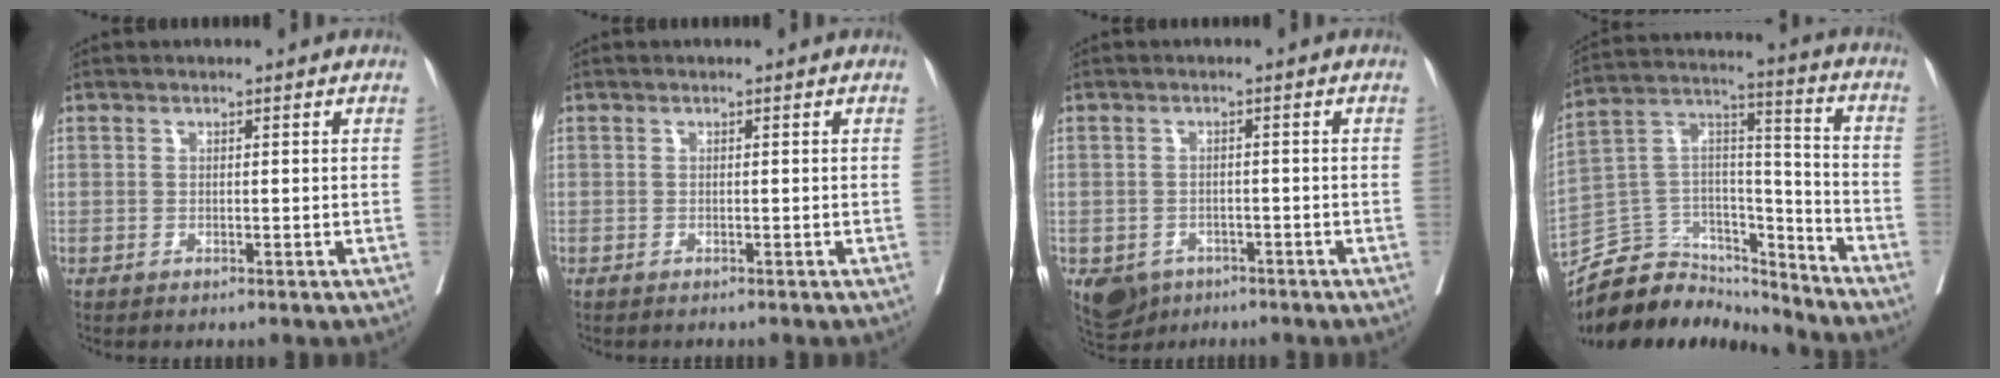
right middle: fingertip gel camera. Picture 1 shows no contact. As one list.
[{"total": 0.0}, {"total": 6.8, "force": [-4.0, 5.0, 2.2], "torque": [-0.042, 0.000, -0.057]}, {"total": 16.9, "force": [-15.9, 5.4, 1.7], "torque": [-0.025, 0.068, -0.270]}]